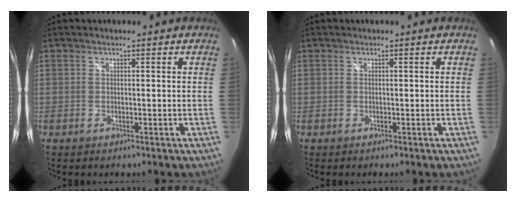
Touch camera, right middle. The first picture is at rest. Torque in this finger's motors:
{"motor_torque": [0.01, 0.00, 0.03, 0.00]}